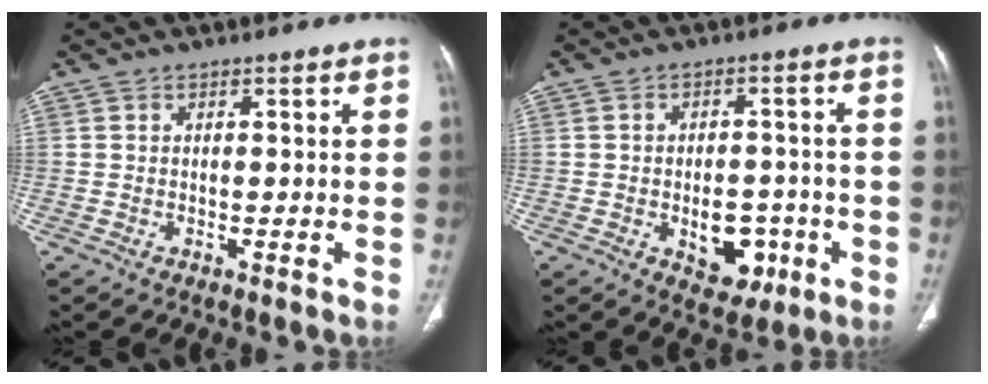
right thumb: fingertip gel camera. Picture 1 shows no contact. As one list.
[{"total": 8.5, "force": [-2.6, 5.7, 5.7], "torque": [-0.044, 0.019, -0.024]}]